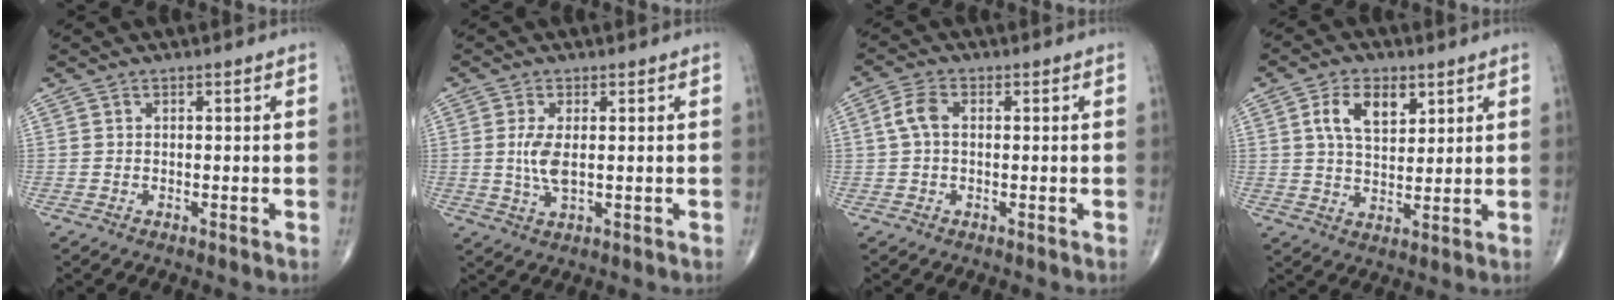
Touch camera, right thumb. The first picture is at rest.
{"total": 4.6, "force": [0.3, 1.8, 4.2], "torque": [-0.094, -0.010, 0.011]}
{"total": 4.1, "force": [0.4, 2.5, 3.3], "torque": [-0.072, 0.012, 0.005]}
{"total": 8.4, "force": [3.4, 4.7, 6.0], "torque": [-0.092, -0.013, 0.063]}